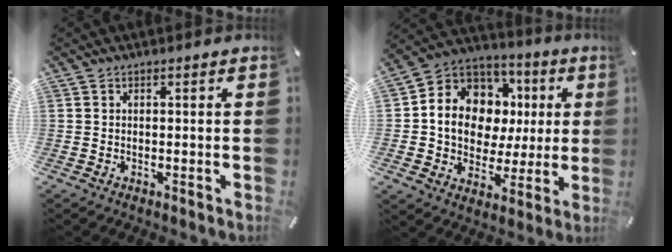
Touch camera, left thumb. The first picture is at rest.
{"total": 12.6, "force": [1.4, 10.9, 6.0], "torque": [-0.124, -0.019, 0.035]}